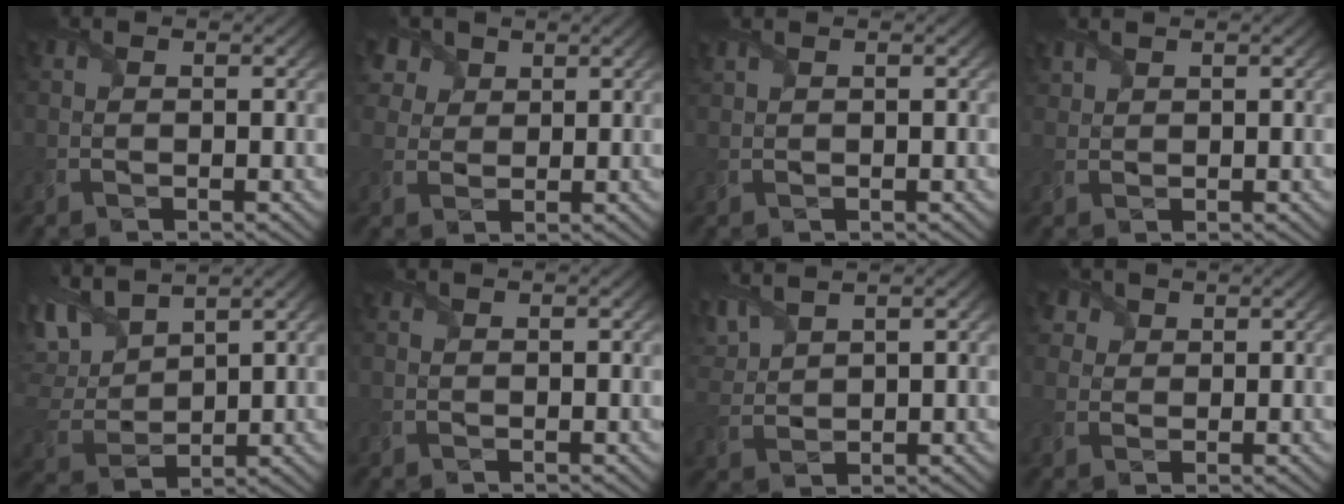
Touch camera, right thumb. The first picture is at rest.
{"total": 5.2, "force": [3.2, 3.7, 1.8], "torque": [-0.063, -0.006, 0.067]}
{"total": 1.0, "force": [0.9, 0.1, 0.5], "torque": [-0.019, 0.006, 0.020]}
{"total": 1.5, "force": [1.3, 0.6, 0.3], "torque": [-0.014, 0.004, 0.034]}
{"total": 9.5, "force": [5.8, 4.2, 6.3], "torque": [-0.185, 0.021, 0.115]}
{"total": 0.0}
{"total": 4.9, "force": [3.7, 1.4, 2.9], "torque": [-0.091, 0.018, 0.079]}
{"total": 3.8, "force": [2.2, 2.8, 1.2], "torque": [-0.043, -0.003, 0.047]}